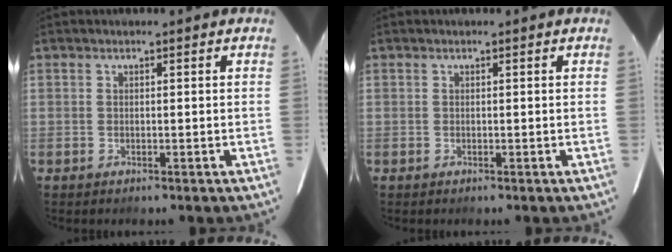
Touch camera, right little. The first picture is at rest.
{"total": 0.0}